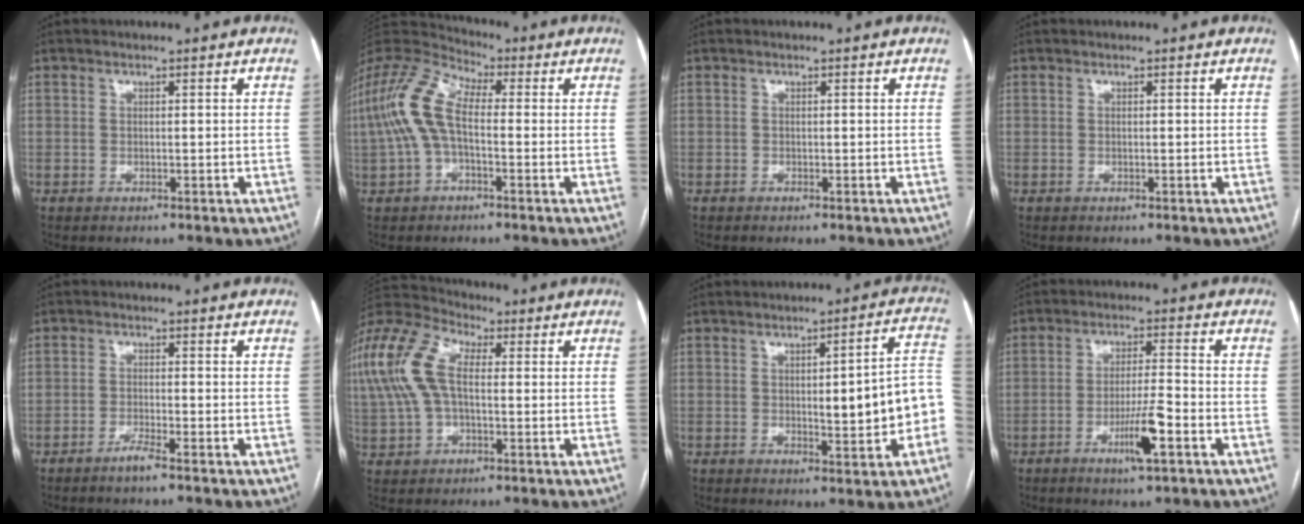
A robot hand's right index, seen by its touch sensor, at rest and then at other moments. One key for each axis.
{"total": 11.8, "fx": 0.1, "fy": 5.7, "fz": 10.3, "tx": -0.235, "ty": 0.041, "tz": -0.003}
{"total": 0.0}
{"total": 0.0}
{"total": 2.3, "fx": -1.8, "fy": -0.4, "fz": 1.4, "tx": -0.035, "ty": -0.003, "tz": -0.038}
{"total": 12.7, "fx": 1.7, "fy": 6.6, "fz": 10.7, "tx": -0.258, "ty": 0.044, "tz": 0.030}
{"total": 9.9, "fx": -1.6, "fy": 1.8, "fz": 9.6, "tx": -0.113, "ty": 0.023, "tz": -0.015}
{"total": 6.6, "fx": -3.1, "fy": 0.1, "fz": 5.9, "tx": -0.107, "ty": -0.008, "tz": -0.055}